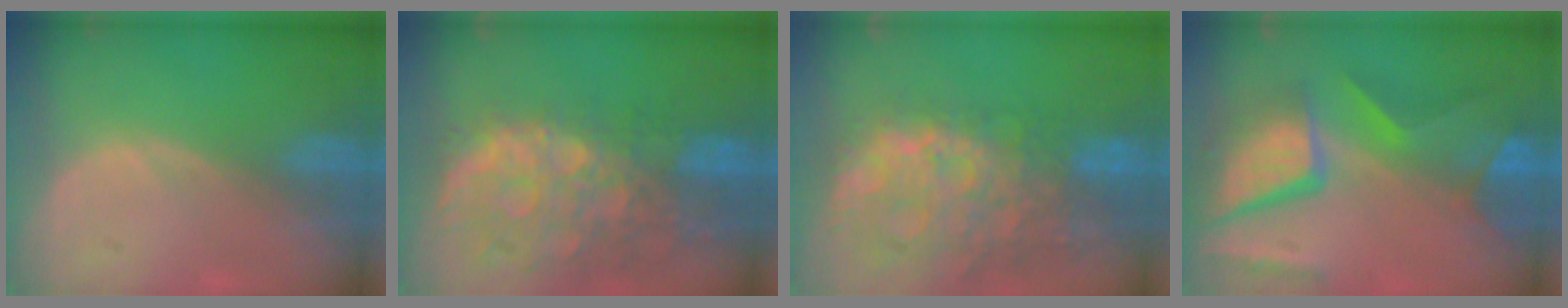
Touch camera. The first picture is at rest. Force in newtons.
{"total": 13.3, "press": 10.9, "slide": 7.6}
{"total": 14.3, "press": 11.6, "slide": 8.3}
{"total": 12.1, "press": 9.9, "slide": 7.0}